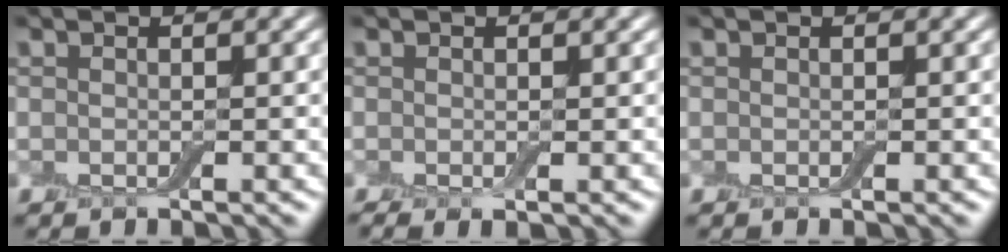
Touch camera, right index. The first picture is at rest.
{"total": 0.9, "force": [-0.3, 0.2, 0.8], "torque": [-0.015, -0.005, -0.005]}
{"total": 0.0}